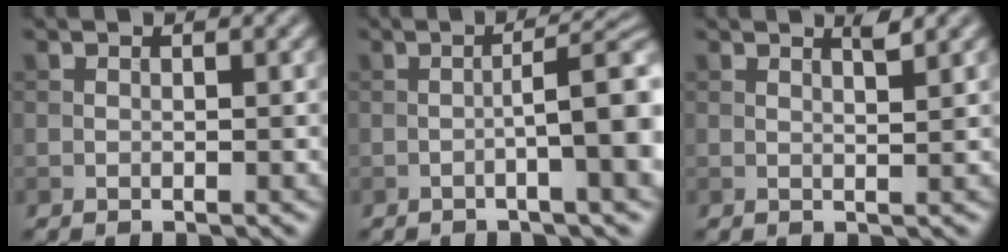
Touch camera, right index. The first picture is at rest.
{"total": 7.1, "force": [-1.1, 1.3, 6.9], "torque": [-0.093, 0.012, -0.022]}
{"total": 1.4, "force": [1.1, 0.2, 0.9], "torque": [-0.010, 0.002, 0.016]}